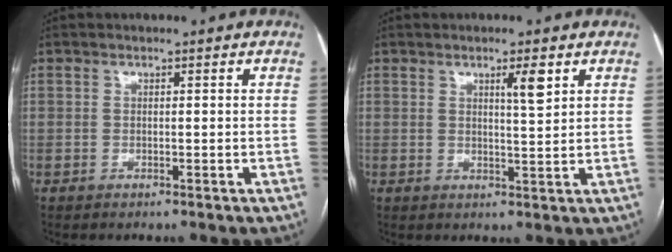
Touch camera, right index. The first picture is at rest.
{"total": 3.5, "force": [1.8, 0.2, 3.0], "torque": [-0.048, -0.004, 0.029]}